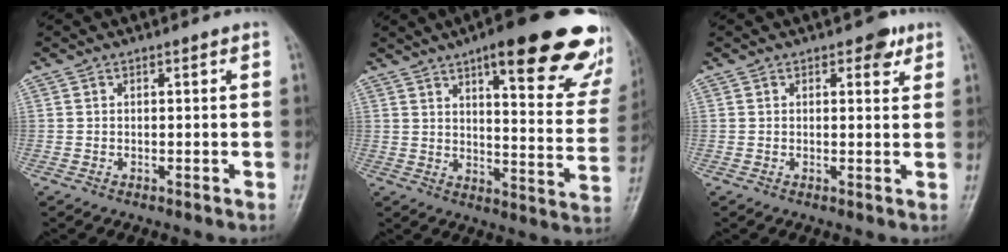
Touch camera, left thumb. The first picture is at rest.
{"total": 26.2, "force": [16.7, 7.0, 19.0], "torque": [-0.205, -0.062, 0.209]}
{"total": 2.8, "force": [1.6, 1.5, 1.7], "torque": [-0.007, -0.005, 0.017]}